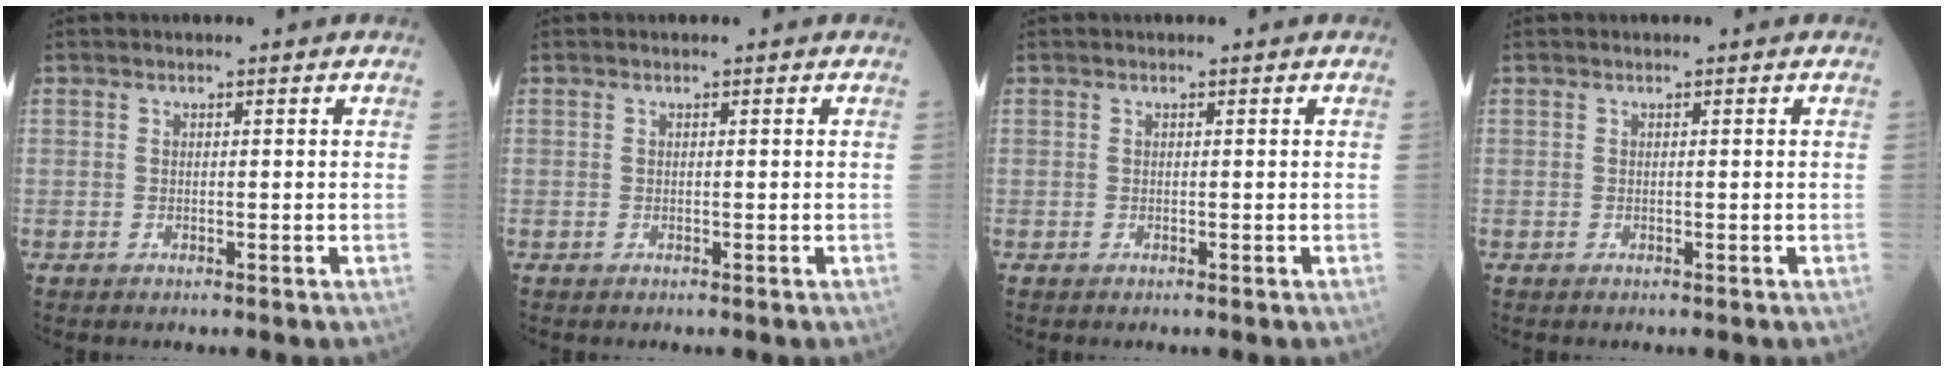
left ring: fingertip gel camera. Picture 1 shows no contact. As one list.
[{"total": 0.0}, {"total": 0.0}, {"total": 0.0}]